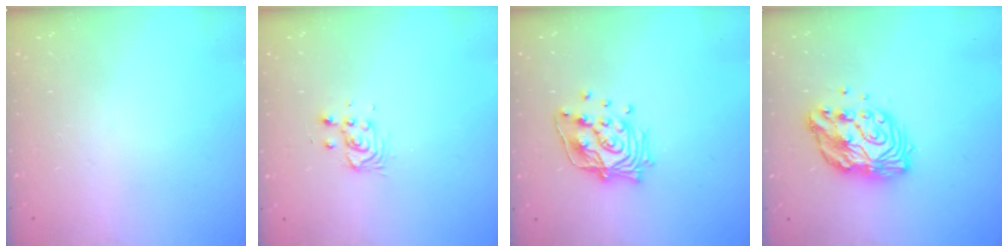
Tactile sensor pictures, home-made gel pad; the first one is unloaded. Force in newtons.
{"total": 3.4, "press": 3.4, "slide": 0.4}
{"total": 15.0, "press": 14.8, "slide": 1.9}
{"total": 12.8, "press": 12.8, "slide": 1.1}